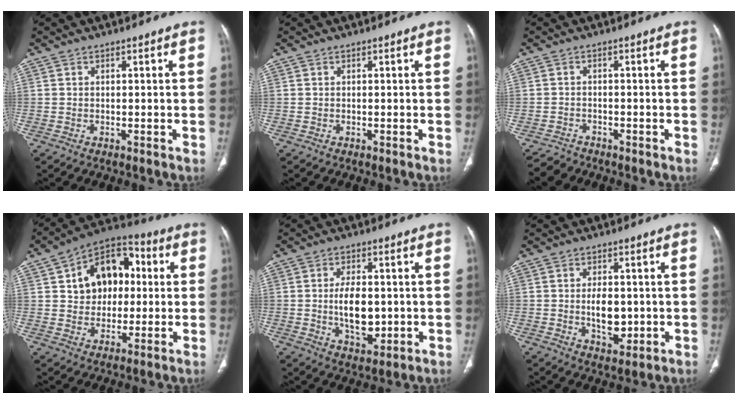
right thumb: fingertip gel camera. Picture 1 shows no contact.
{"total": 0.0}
{"total": 2.5, "force": [-2.2, 1.0, -0.6], "torque": [0.005, 0.002, -0.043]}
{"total": 15.3, "force": [2.9, 11.2, 10.1], "torque": [-0.105, 0.022, 0.039]}
{"total": 9.0, "force": [-0.5, 5.1, 7.4], "torque": [-0.108, -0.004, -0.003]}
{"total": 6.9, "force": [-0.5, 4.2, 5.5], "torque": [-0.069, -0.003, -0.001]}